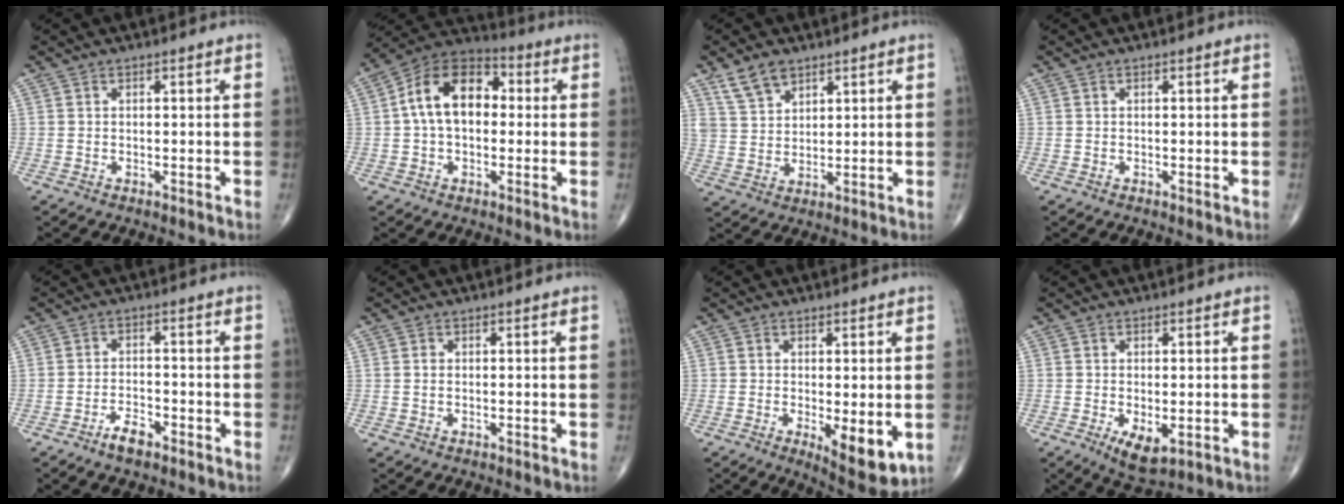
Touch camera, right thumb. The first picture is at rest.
{"total": 14.0, "force": [1.2, 9.0, 10.6], "torque": [-0.161, 0.034, 0.005]}
{"total": 6.5, "force": [4.4, 3.8, 2.9], "torque": [-0.040, -0.022, 0.094]}
{"total": 0.0}
{"total": 3.8, "force": [-2.7, 1.4, 2.3], "torque": [-0.042, 0.016, -0.049]}
{"total": 1.0, "force": [0.1, 0.7, 0.6], "torque": [-0.010, 0.001, 0.001]}
{"total": 8.3, "force": [-1.7, 3.1, 7.5], "torque": [-0.101, -0.023, -0.018]}
{"total": 5.4, "force": [-1.5, 2.5, 4.5], "torque": [-0.078, -0.014, -0.017]}